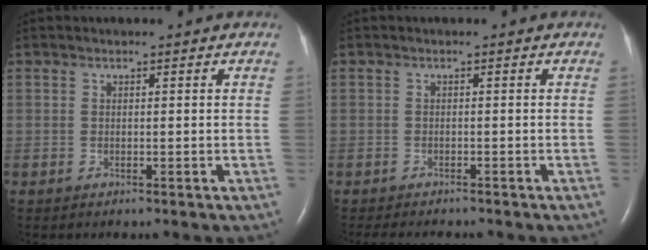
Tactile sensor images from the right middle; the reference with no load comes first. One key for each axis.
{"total": 5.9, "fx": -5.2, "fy": 1.2, "fz": 2.5, "tx": -0.031, "ty": -0.004, "tz": -0.071}